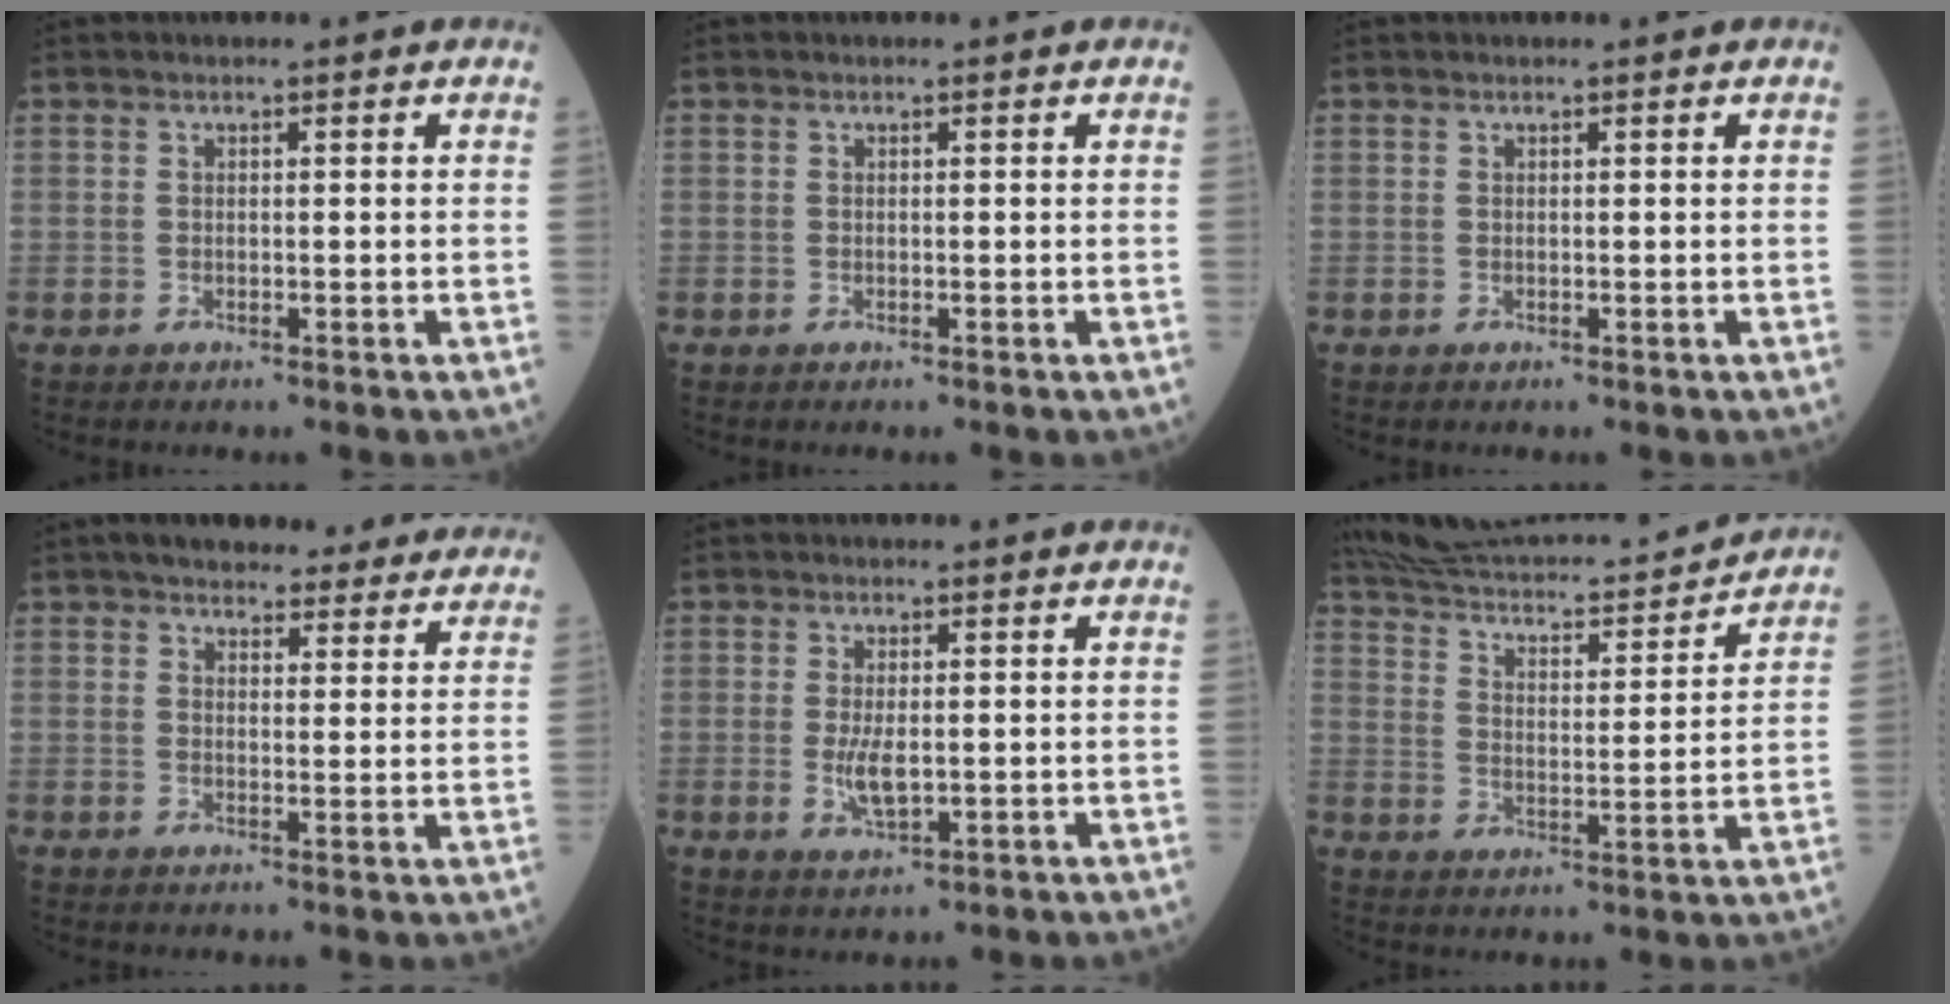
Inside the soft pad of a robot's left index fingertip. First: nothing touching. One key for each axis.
{"total": 0.0}
{"total": 0.7, "fx": 0.7, "fy": 0.0, "fz": 0.2, "tx": -0.001, "ty": 0.012, "tz": 0.013}
{"total": 17.4, "fx": 15.7, "fy": 5.0, "fz": 5.7, "tx": -0.051, "ty": 0.016, "tz": 0.181}
{"total": 3.8, "fx": -0.3, "fy": 1.4, "fz": 3.6, "tx": -0.073, "ty": -0.008, "tz": -0.001}
{"total": 21.6, "fx": 20.3, "fy": 2.5, "fz": 6.9, "tx": -0.117, "ty": -0.009, "tz": 0.293}